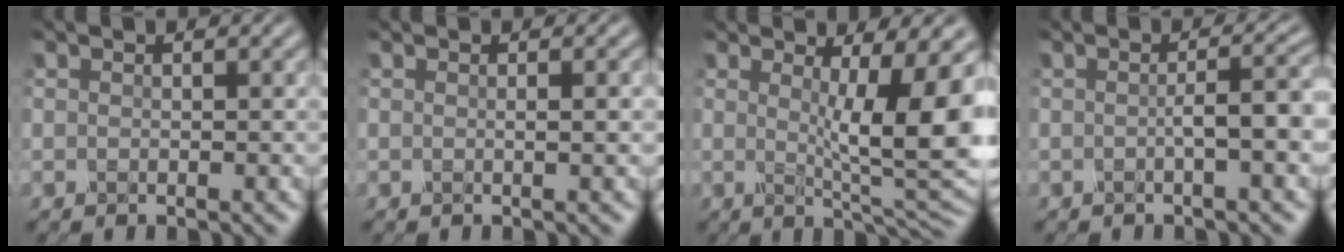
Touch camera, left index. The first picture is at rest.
{"total": 0.9, "force": [-0.2, -0.1, 0.8], "torque": [-0.018, 0.000, 0.000]}
{"total": 8.0, "force": [1.4, 1.6, 7.8], "torque": [-0.115, -0.012, 0.025]}
{"total": 3.1, "force": [-0.7, 0.5, 3.0], "torque": [-0.056, 0.007, -0.011]}